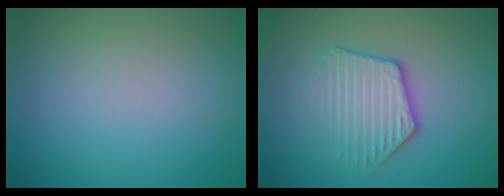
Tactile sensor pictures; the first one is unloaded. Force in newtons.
{"total": 3.6, "press": 3.1, "slide": 1.8}